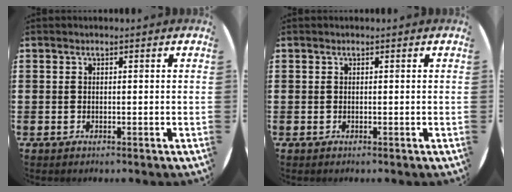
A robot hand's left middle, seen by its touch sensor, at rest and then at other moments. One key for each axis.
{"total": 0.0}